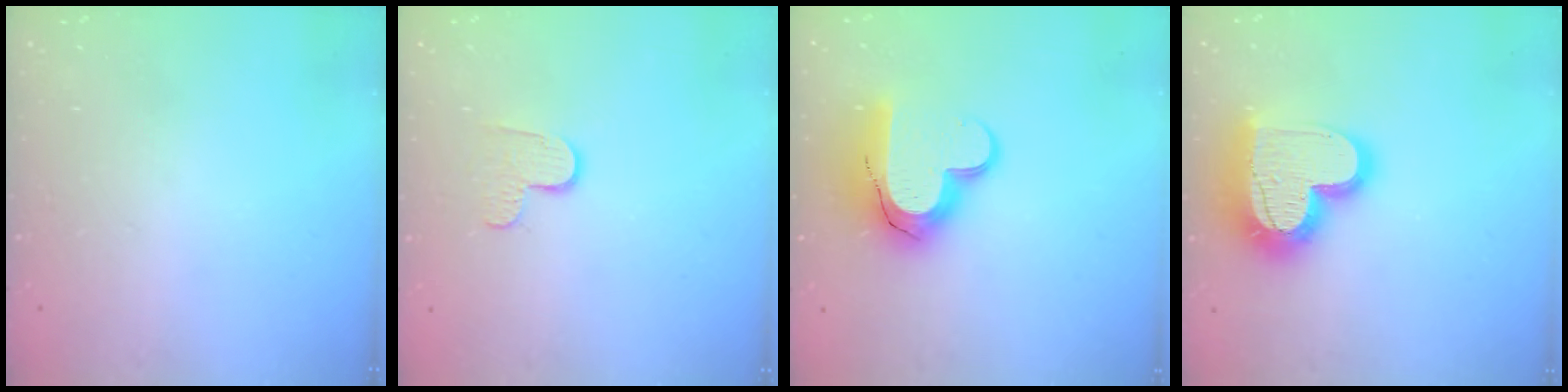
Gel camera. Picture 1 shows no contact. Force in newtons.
{"total": 5.5, "press": 5.5, "slide": 0.4}
{"total": 15.2, "press": 15.1, "slide": 1.1}
{"total": 21.1, "press": 21.0, "slide": 1.9}